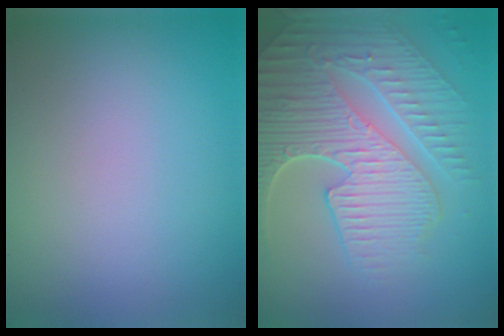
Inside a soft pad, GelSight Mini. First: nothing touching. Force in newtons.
{"total": 9.4, "press": 6.2, "slide": 7.0}